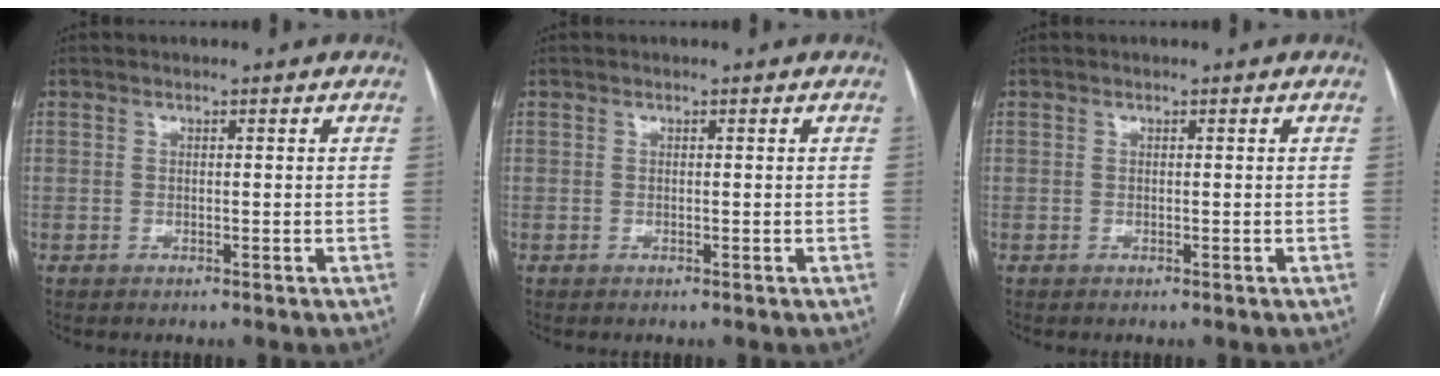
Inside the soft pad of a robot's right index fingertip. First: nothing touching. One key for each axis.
{"total": 0.0}
{"total": 0.0}